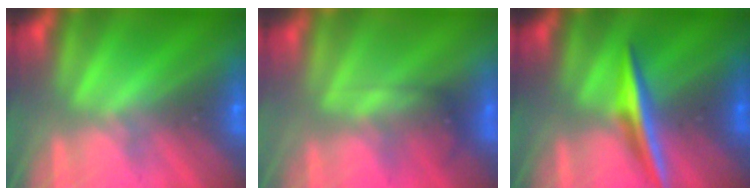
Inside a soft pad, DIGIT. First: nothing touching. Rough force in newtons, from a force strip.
{"total": 4.7}
{"total": 1.9}